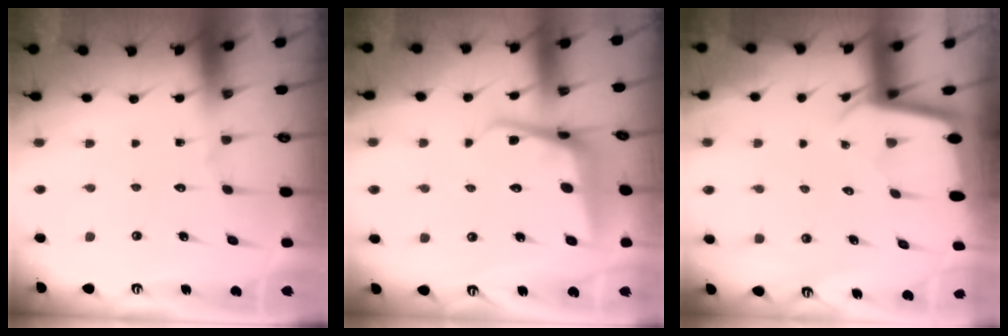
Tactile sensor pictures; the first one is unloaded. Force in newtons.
{"total": 8.9, "press": 8.9, "slide": 0.8}
{"total": 2.1, "press": 2.1, "slide": 0.1}